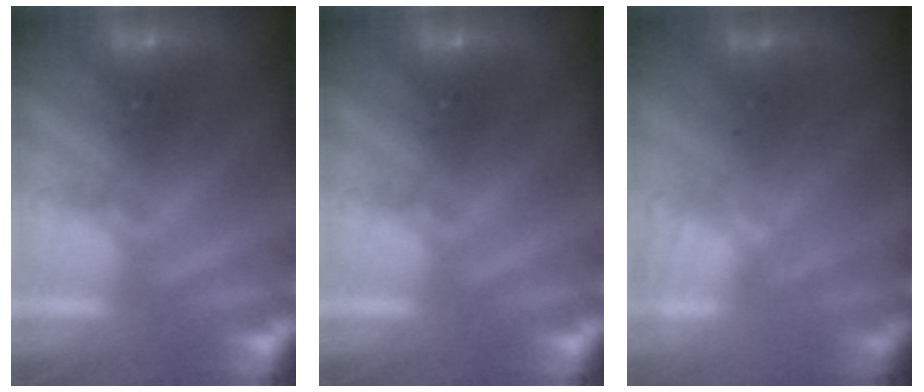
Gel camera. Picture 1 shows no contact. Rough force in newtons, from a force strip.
{"total": 0.0}
{"total": 2.3}